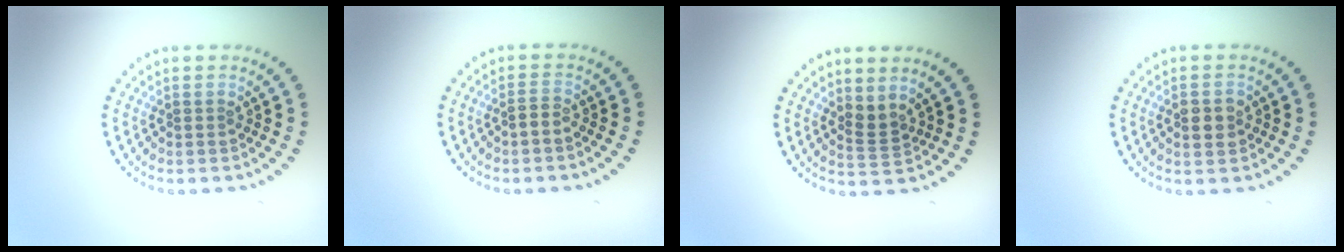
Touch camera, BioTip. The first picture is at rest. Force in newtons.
{"total": 1.0, "press": 0.8, "slide": 0.6}
{"total": 1.7, "press": 1.2, "slide": 1.2}
{"total": 2.5, "press": 2.5, "slide": 0.1}